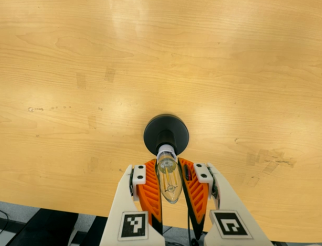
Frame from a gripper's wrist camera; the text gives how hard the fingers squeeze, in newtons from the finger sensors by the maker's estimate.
{"total": 22.6, "left": 24.2, "right": 20.9}